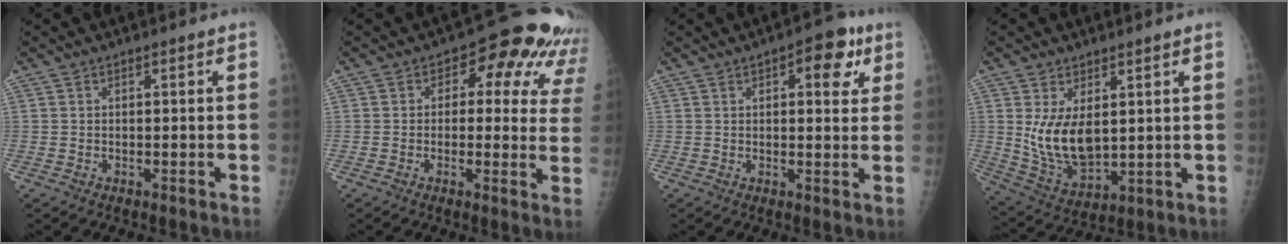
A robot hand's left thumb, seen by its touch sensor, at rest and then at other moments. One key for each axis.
{"total": 14.6, "fx": 6.0, "fy": 8.5, "fz": 10.3, "tx": -0.064, "ty": -0.002, "tz": 0.050}
{"total": 7.5, "fx": 3.4, "fy": 3.6, "fz": 5.7, "tx": -0.040, "ty": -0.006, "tz": 0.034}
{"total": 10.7, "fx": 2.3, "fy": 5.9, "fz": 8.5, "tx": -0.140, "ty": -0.026, "tz": 0.065}